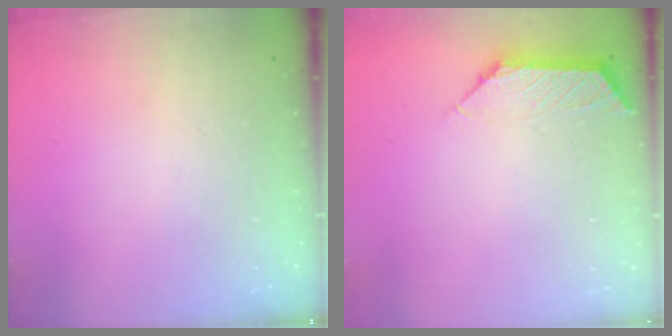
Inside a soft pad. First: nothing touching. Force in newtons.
{"total": 2.8, "press": 2.8, "slide": 0.3}